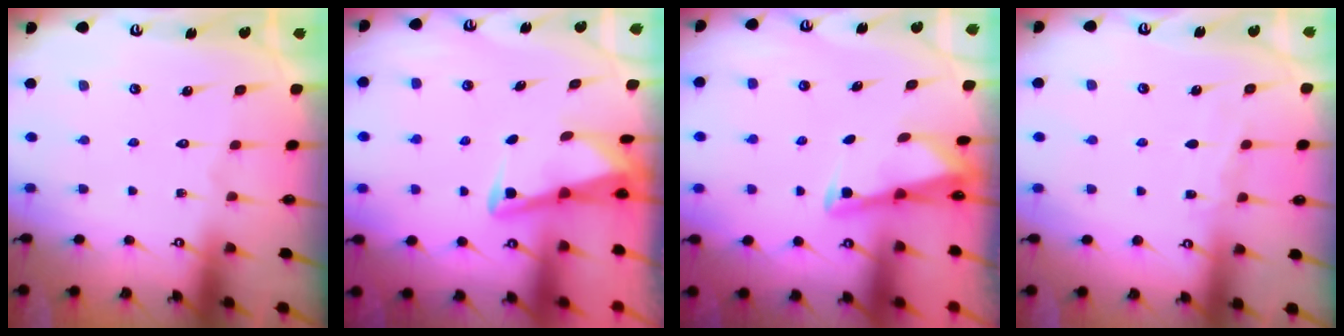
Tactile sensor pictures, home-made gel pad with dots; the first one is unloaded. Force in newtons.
{"total": 3.0, "press": 3.0, "slide": 0.4}
{"total": 2.5, "press": 2.5, "slide": 0.1}
{"total": 4.2, "press": 4.2, "slide": 0.5}